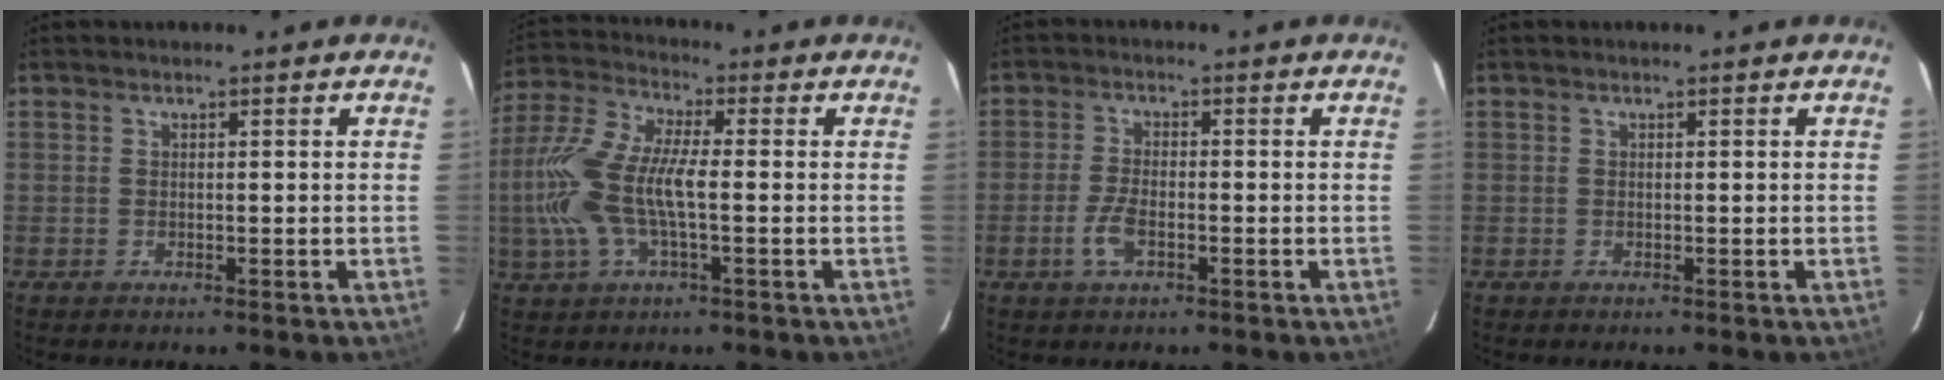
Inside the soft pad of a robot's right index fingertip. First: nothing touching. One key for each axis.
{"total": 14.2, "fx": -1.6, "fy": 4.7, "fz": 13.2, "tx": -0.281, "ty": 0.005, "tz": -0.035}
{"total": 4.6, "fx": -2.0, "fy": 2.0, "fz": 3.6, "tx": -0.082, "ty": -0.002, "tz": -0.039}
{"total": 0.0}